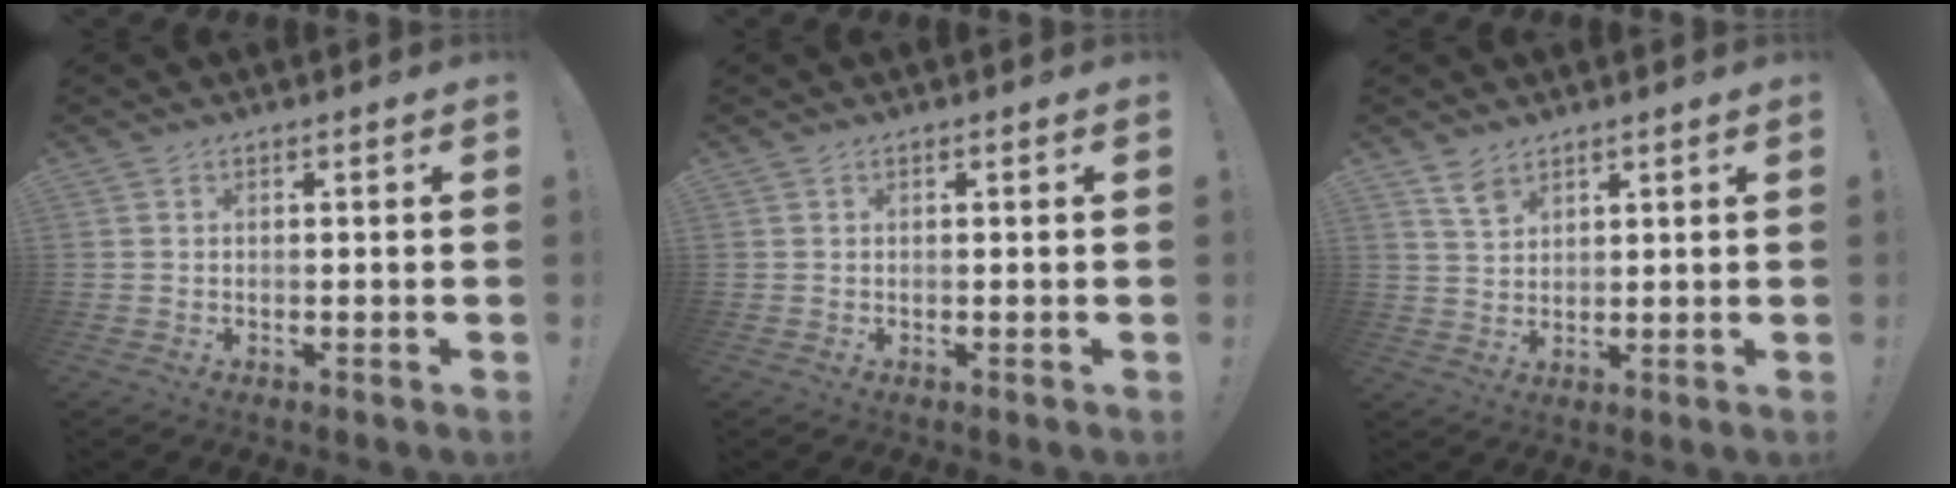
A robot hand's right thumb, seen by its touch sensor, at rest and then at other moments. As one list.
[{"total": 0.0}, {"total": 5.5, "force": [3.9, 3.1, 2.3], "torque": [-0.032, -0.021, 0.073]}]